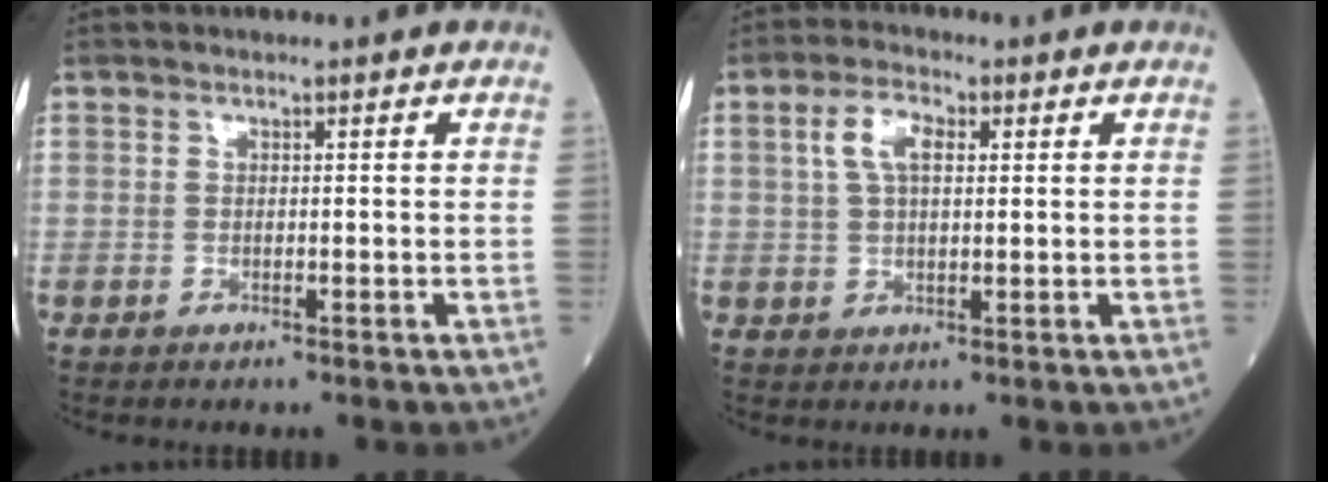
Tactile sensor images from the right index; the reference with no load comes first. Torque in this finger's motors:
{"motor_torque": [0.35, 0.24, 0.11, 0.02]}